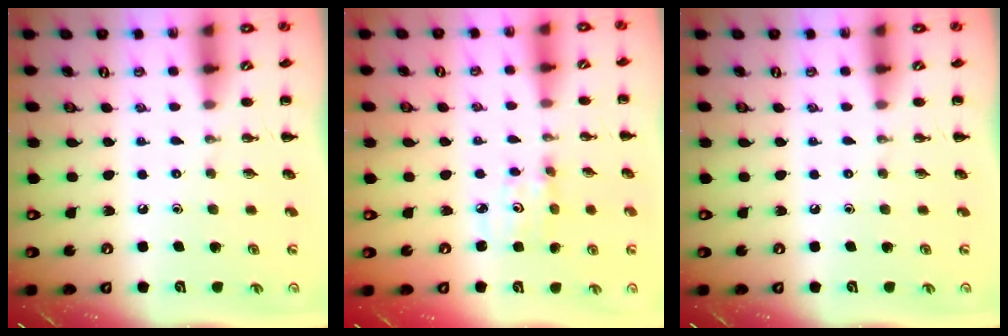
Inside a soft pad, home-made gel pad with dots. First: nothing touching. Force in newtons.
{"total": 2.6, "press": 2.6, "slide": 0.3}
{"total": 0.0}